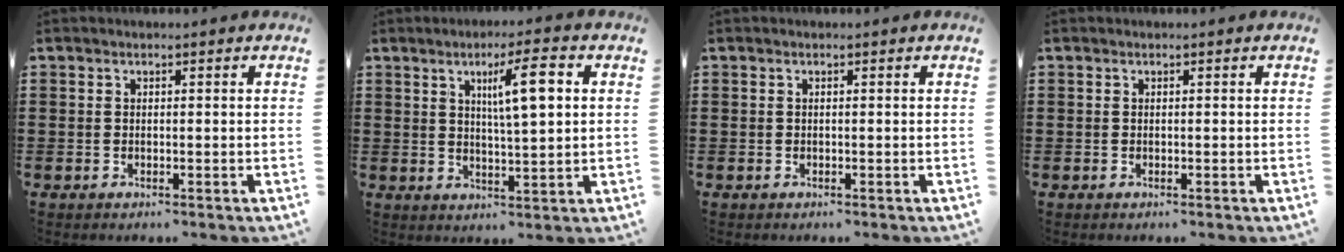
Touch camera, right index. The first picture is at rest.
{"total": 7.3, "force": [2.1, 1.2, 6.8], "torque": [-0.120, 0.000, 0.027]}
{"total": 0.0}
{"total": 0.0}